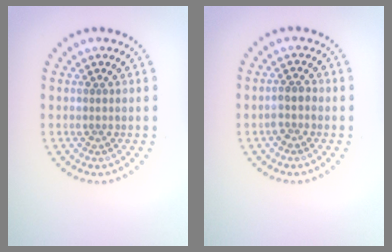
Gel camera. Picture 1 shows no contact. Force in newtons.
{"total": 1.5, "press": 1.3, "slide": 0.6}